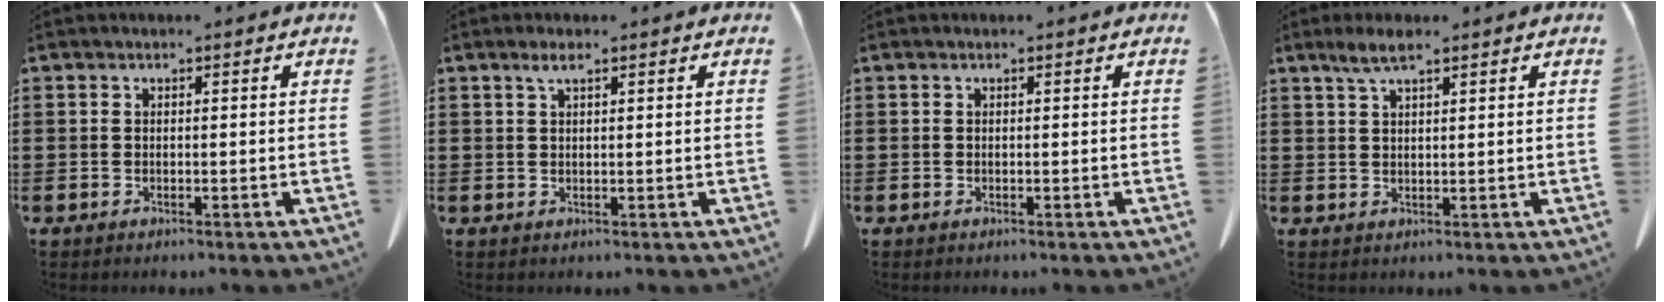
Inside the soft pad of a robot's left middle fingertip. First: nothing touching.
{"total": 1.9, "force": [1.1, 0.3, 1.5], "torque": [-0.032, 0.001, 0.019]}
{"total": 0.0}
{"total": 3.3, "force": [2.2, 0.5, 2.4], "torque": [-0.052, 0.000, 0.040]}